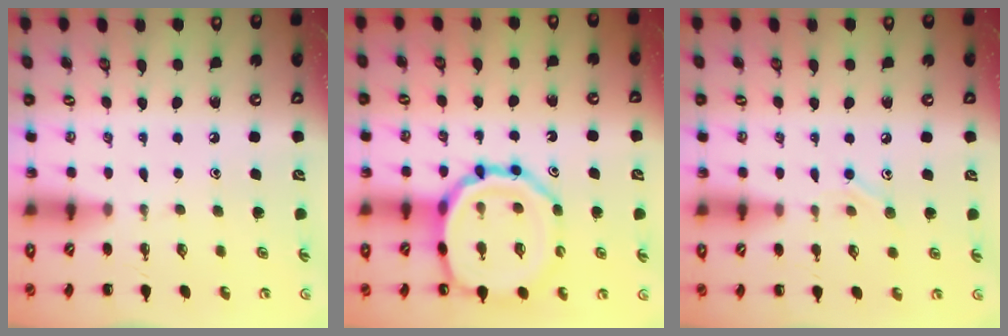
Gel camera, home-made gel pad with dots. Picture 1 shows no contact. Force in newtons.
{"total": 17.4, "press": 17.3, "slide": 2.3}
{"total": 8.2, "press": 8.0, "slide": 2.0}